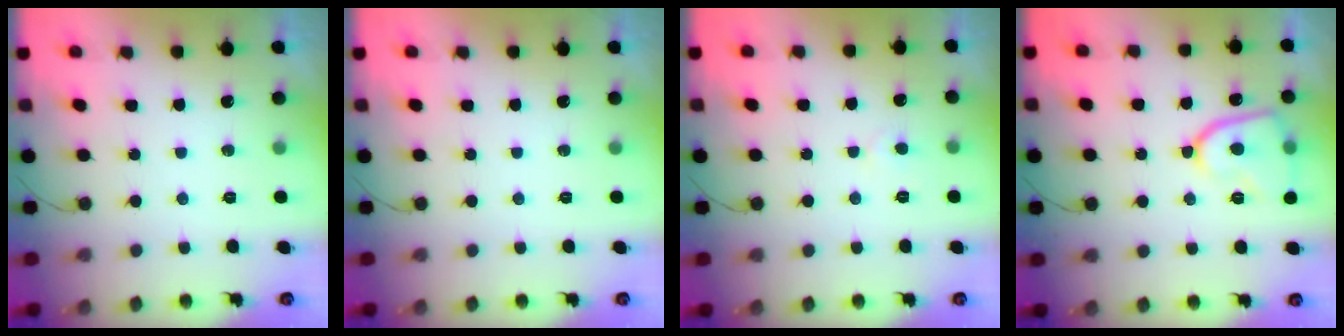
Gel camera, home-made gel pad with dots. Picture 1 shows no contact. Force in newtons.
{"total": 0.0}
{"total": 3.0, "press": 3.0, "slide": 0.3}
{"total": 12.7, "press": 12.6, "slide": 1.5}